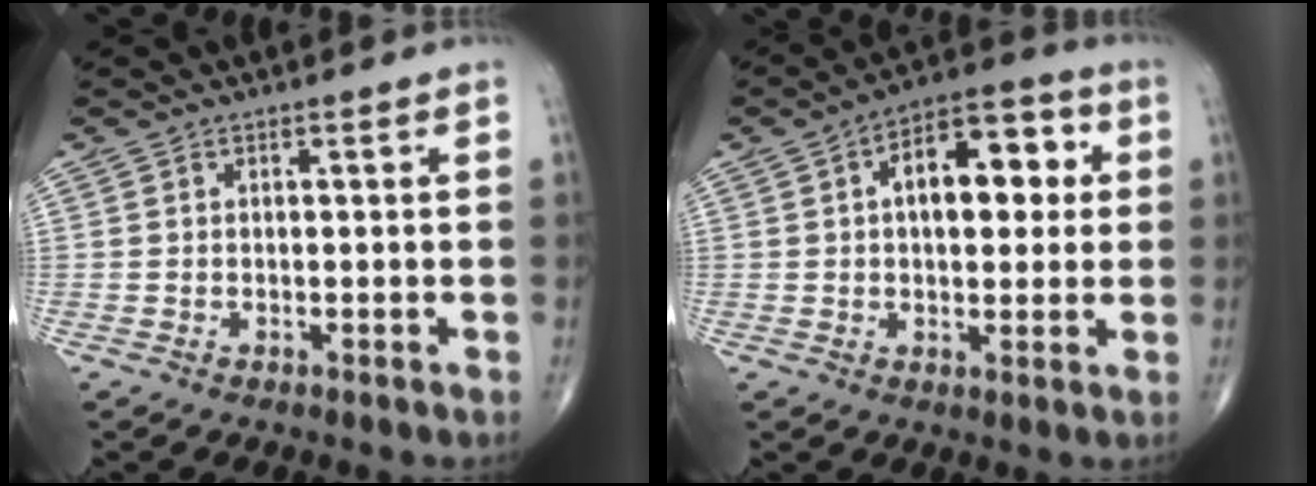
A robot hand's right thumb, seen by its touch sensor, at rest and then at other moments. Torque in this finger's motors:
{"motor_torque": [0.74, 3.08, 1.11, 0.05, 0.05]}